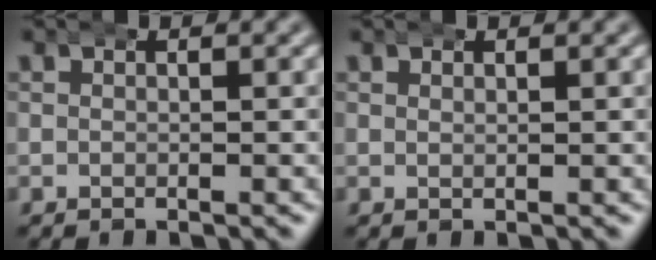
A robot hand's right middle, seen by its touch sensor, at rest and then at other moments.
{"total": 0.6, "force": [0.4, 0.1, 0.4], "torque": [-0.002, -0.001, 0.008]}